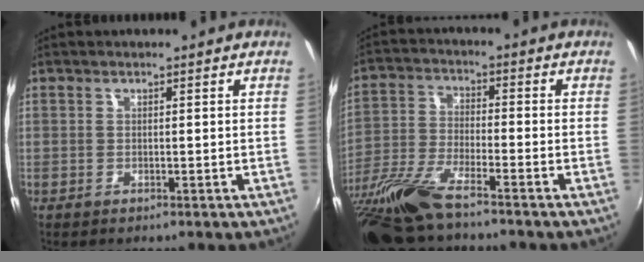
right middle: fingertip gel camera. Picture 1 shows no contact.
{"total": 15.0, "force": [-11.9, 2.1, 8.9], "torque": [-0.194, -0.038, -0.232]}